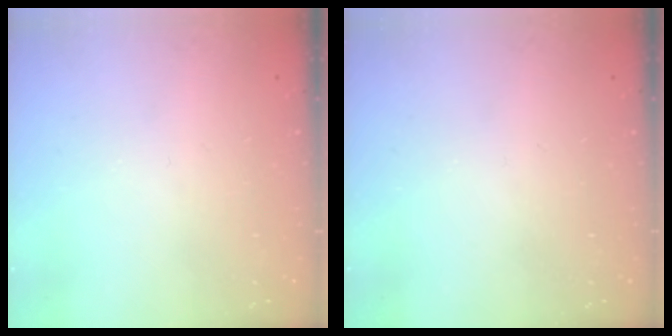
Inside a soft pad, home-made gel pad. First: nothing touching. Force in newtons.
{"total": 0.0}